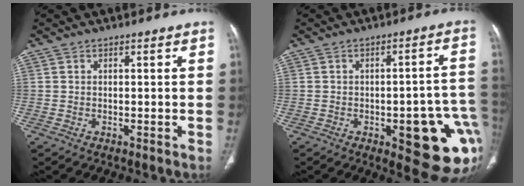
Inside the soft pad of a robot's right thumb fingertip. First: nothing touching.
{"total": 16.9, "force": [-5.2, 6.1, 14.9], "torque": [-0.127, 0.027, -0.044]}